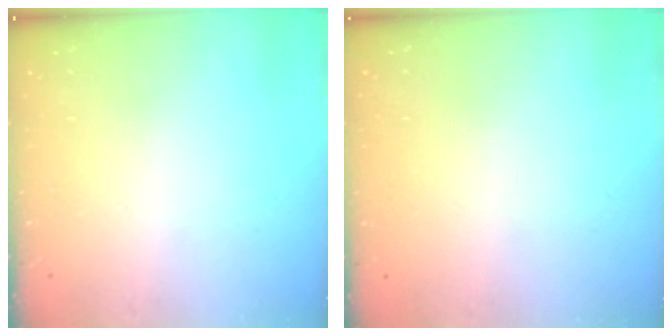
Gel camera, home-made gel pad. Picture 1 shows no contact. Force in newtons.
{"total": 0.0}